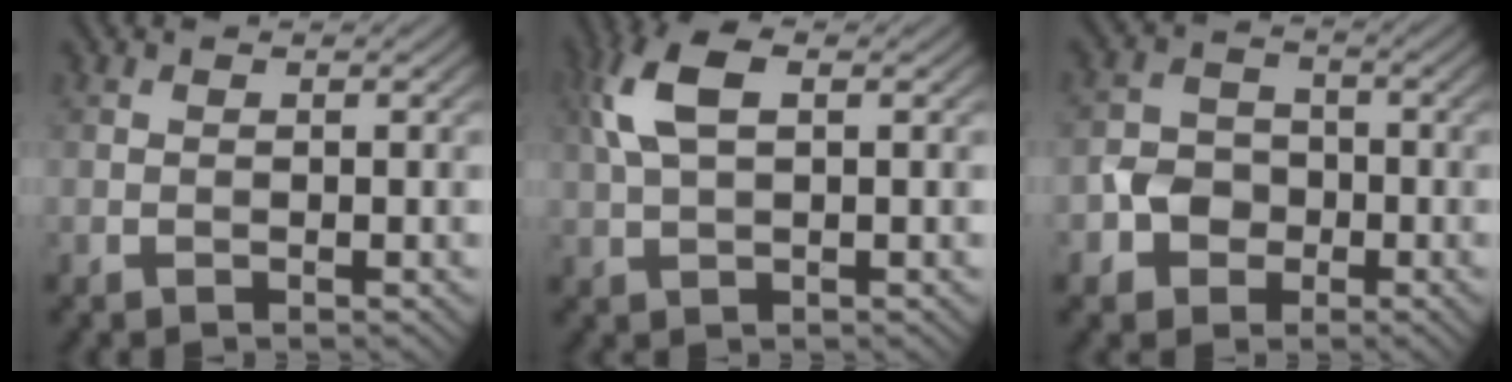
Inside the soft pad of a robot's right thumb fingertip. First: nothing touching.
{"total": 6.4, "force": [1.8, 2.9, 5.4], "torque": [-0.133, 0.015, 0.031]}
{"total": 4.4, "force": [-1.7, 3.7, 1.6], "torque": [-0.028, 0.003, -0.039]}